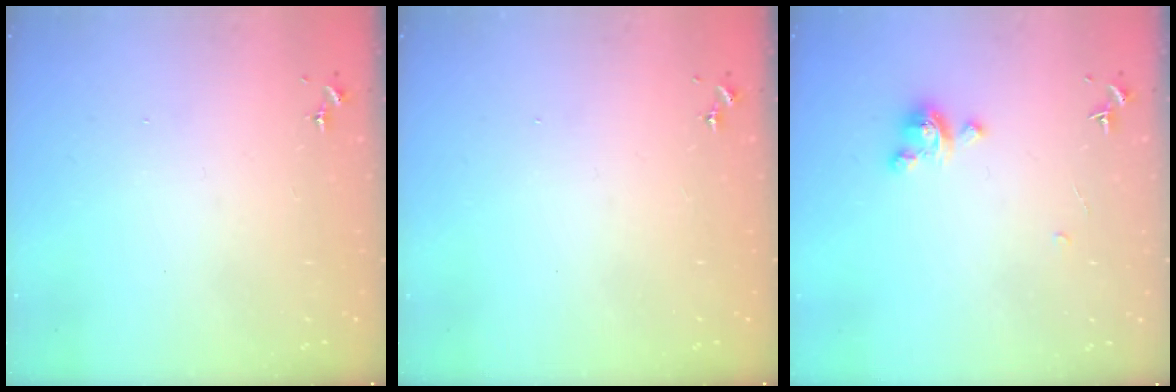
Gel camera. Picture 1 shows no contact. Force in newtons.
{"total": 0.0}
{"total": 4.8, "press": 4.7, "slide": 0.3}